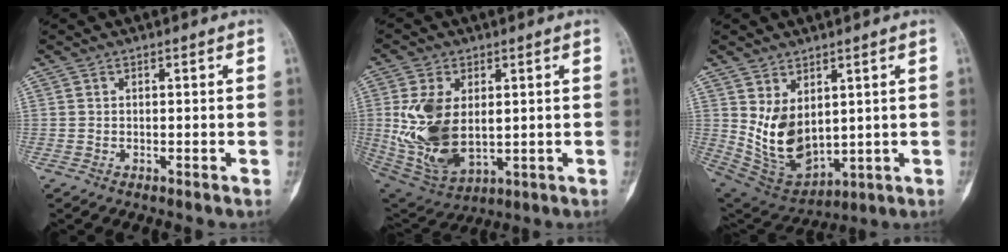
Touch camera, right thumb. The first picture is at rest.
{"total": 15.8, "force": [1.3, 9.6, 12.5], "torque": [-0.238, -0.013, 0.046]}
{"total": 11.7, "force": [2.3, 7.5, 8.7], "torque": [-0.134, -0.024, 0.075]}